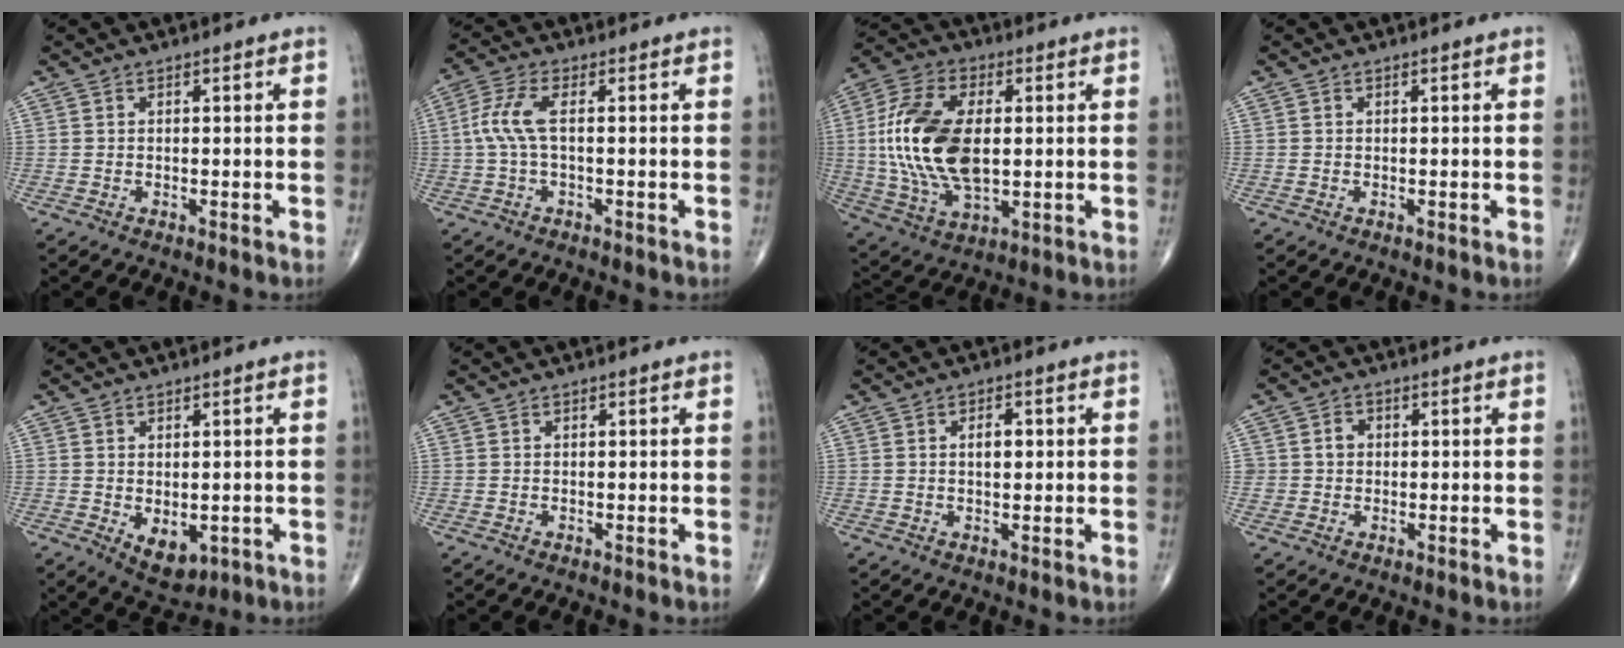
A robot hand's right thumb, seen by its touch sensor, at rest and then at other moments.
{"total": 6.0, "force": [0.1, 2.0, 5.6], "torque": [-0.148, 0.015, -0.003]}
{"total": 19.6, "force": [1.1, 10.7, 16.4], "torque": [-0.337, -0.003, 0.024]}
{"total": 0.0}
{"total": 5.9, "force": [-1.3, 3.7, 4.4], "torque": [-0.050, -0.005, -0.001]}
{"total": 0.0}
{"total": 3.1, "force": [0.5, 1.7, 2.6], "torque": [-0.036, 0.002, 0.007]}
{"total": 2.7, "force": [0.2, 2.6, 1.0], "torque": [0.002, 0.005, 0.001]}